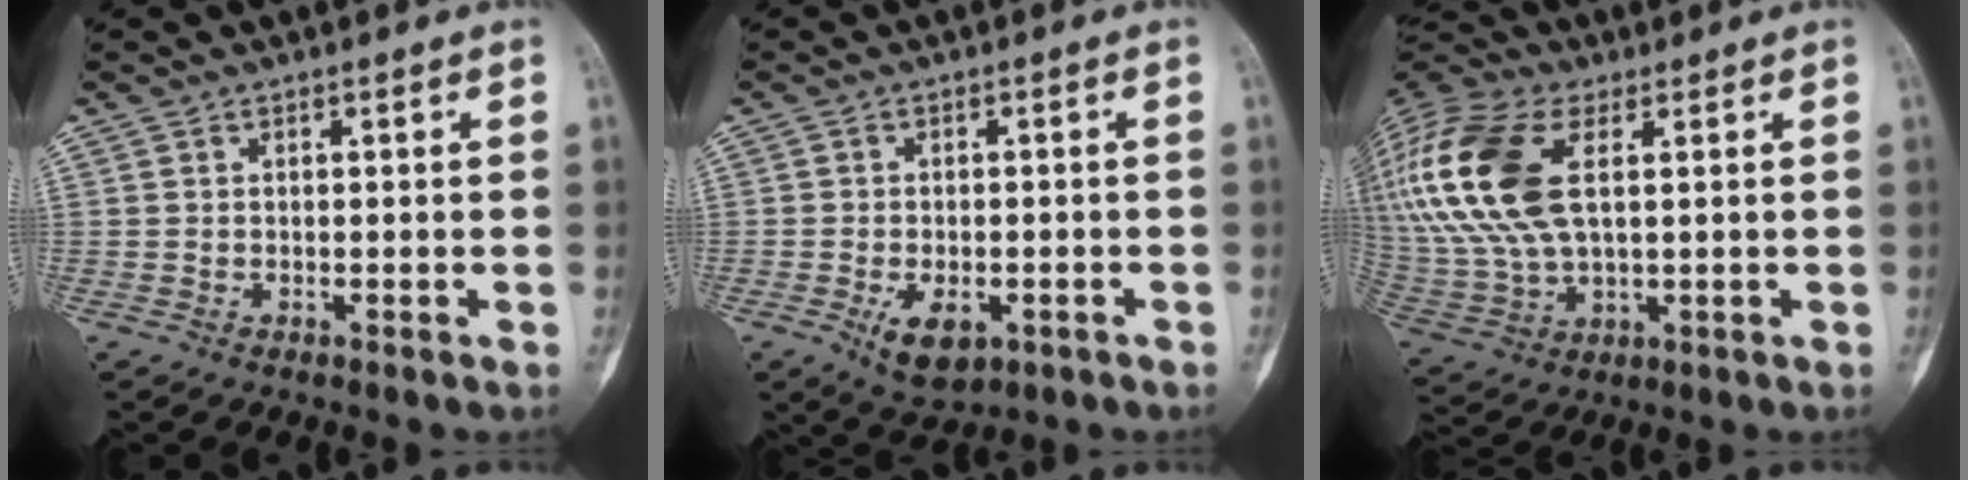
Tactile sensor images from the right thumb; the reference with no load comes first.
{"total": 6.2, "force": [-2.4, 3.4, 4.6], "torque": [-0.066, 0.002, -0.027]}
{"total": 23.9, "force": [6.1, 13.0, 19.2], "torque": [-0.452, 0.010, 0.116]}